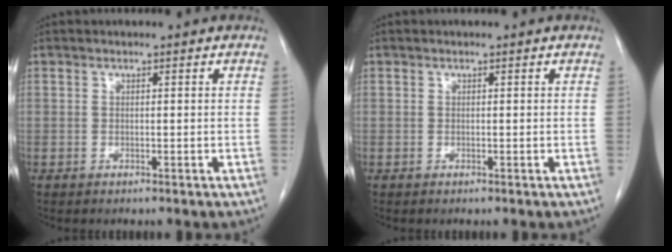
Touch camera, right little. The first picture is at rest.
{"total": 0.0}